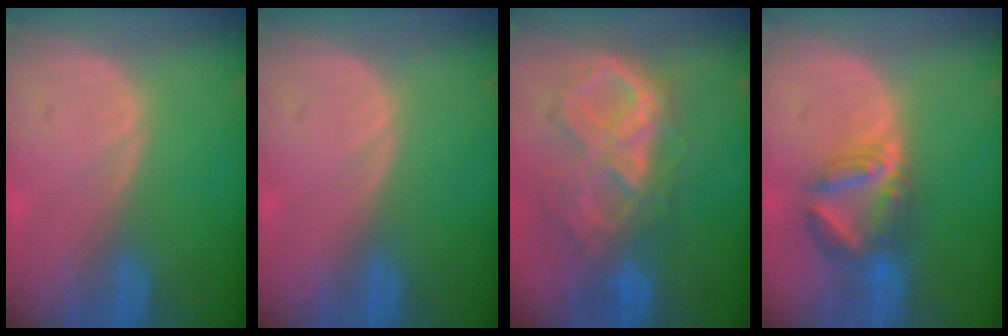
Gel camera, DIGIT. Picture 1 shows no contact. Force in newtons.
{"total": 0.0}
{"total": 10.4, "press": 8.9, "slide": 5.4}
{"total": 6.0, "press": 6.0, "slide": 0.3}